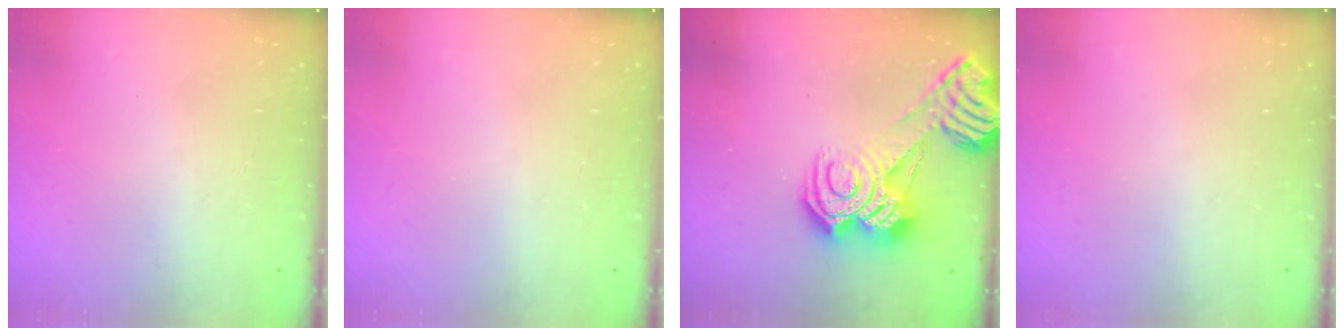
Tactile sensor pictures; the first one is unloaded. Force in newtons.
{"total": 0.0}
{"total": 12.3, "press": 12.2, "slide": 1.2}
{"total": 0.0}